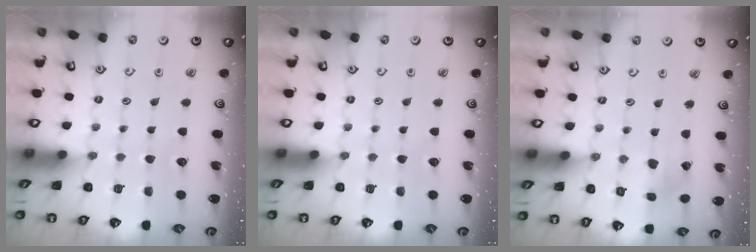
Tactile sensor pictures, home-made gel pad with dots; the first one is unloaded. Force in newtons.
{"total": 0.0}
{"total": 2.1, "press": 2.1, "slide": 0.3}